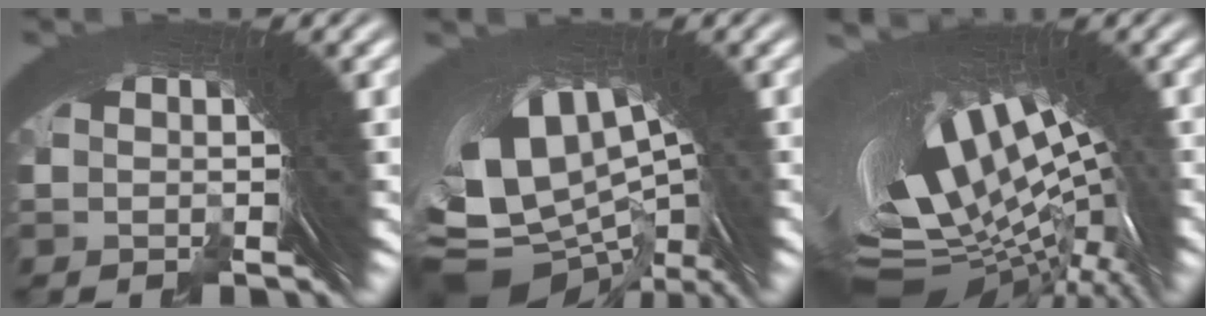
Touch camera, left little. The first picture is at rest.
{"total": 14.4, "force": [-3.2, 9.9, 10.0], "torque": [-0.218, -0.075, -0.018]}
{"total": 19.4, "force": [-1.2, 11.6, 15.4], "torque": [-0.289, -0.051, 0.004]}